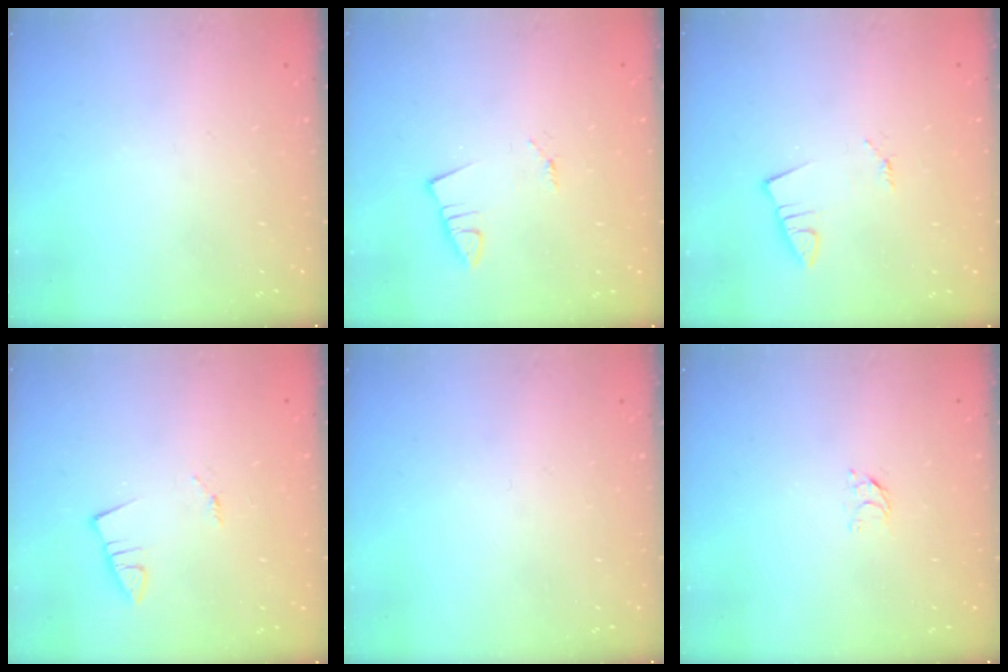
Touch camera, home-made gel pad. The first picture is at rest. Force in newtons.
{"total": 1.2, "press": 1.2, "slide": 0.1}
{"total": 1.3, "press": 1.3, "slide": 0.1}
{"total": 1.2, "press": 1.2, "slide": 0.1}
{"total": 0.0}
{"total": 2.8, "press": 2.8, "slide": 0.3}